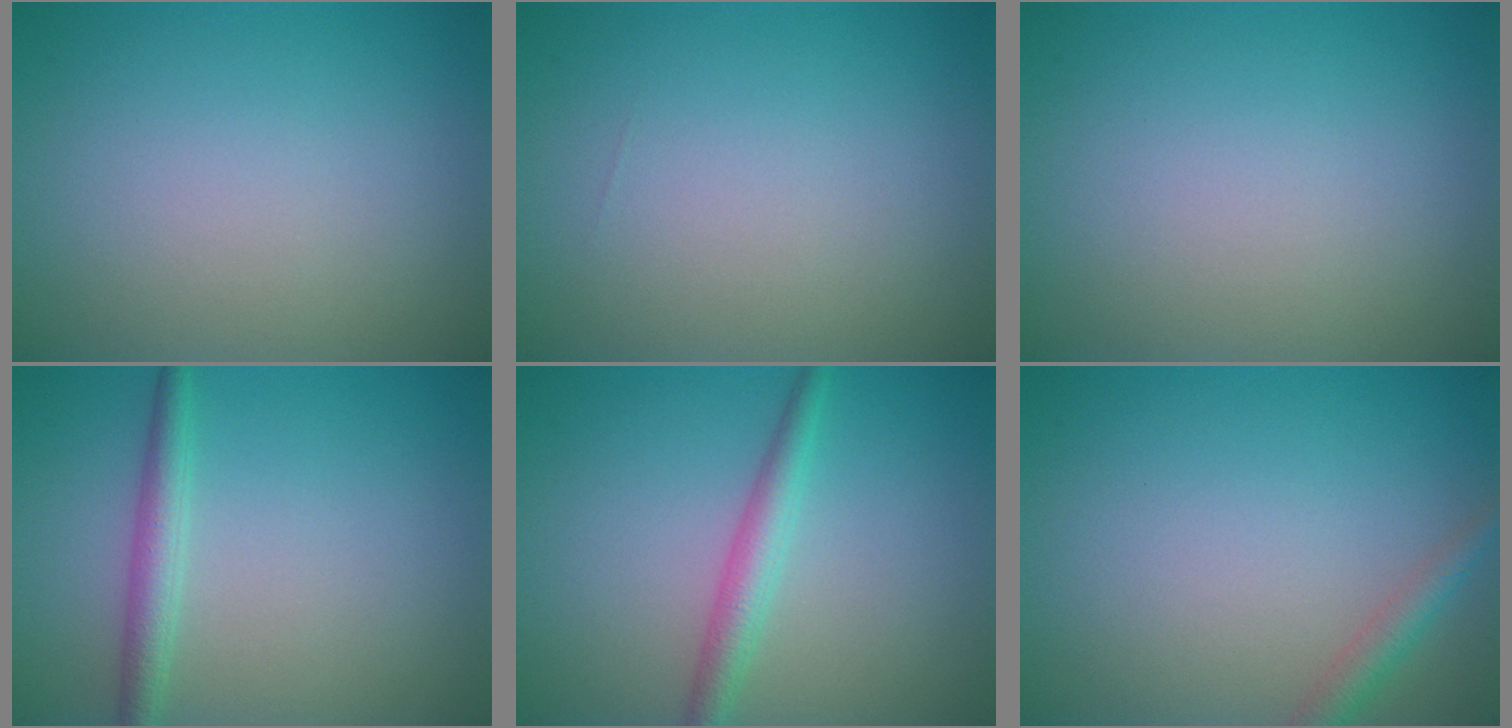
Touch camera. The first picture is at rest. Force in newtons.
{"total": 0.0}
{"total": 0.0}
{"total": 2.4, "press": 2.4, "slide": 0.0}
{"total": 2.6, "press": 2.6, "slide": 0.0}
{"total": 1.9, "press": 1.9, "slide": 0.0}